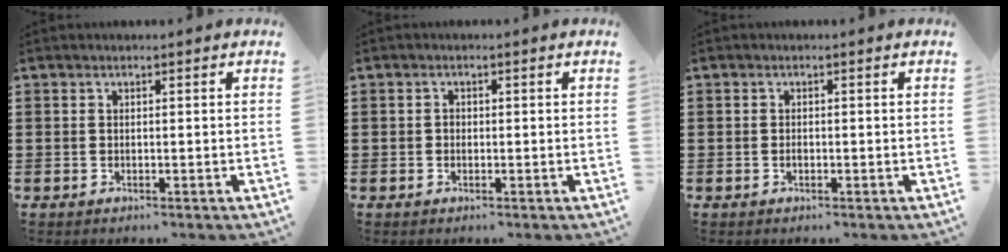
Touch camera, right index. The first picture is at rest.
{"total": 0.6, "force": [-0.2, 0.5, 0.3], "torque": [-0.009, 0.001, -0.004]}
{"total": 0.7, "force": [-0.3, 0.4, 0.5], "torque": [-0.012, -0.002, -0.004]}